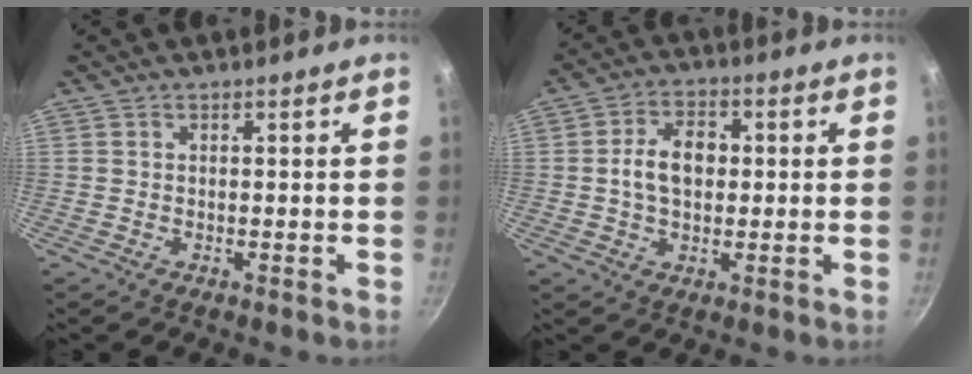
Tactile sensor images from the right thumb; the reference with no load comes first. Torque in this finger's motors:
{"motor_torque": [0.76, 1.57, 0.86, -0.37, 0.05]}